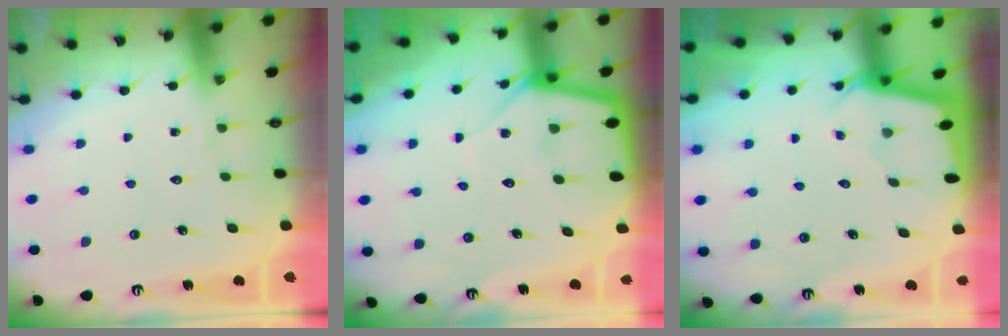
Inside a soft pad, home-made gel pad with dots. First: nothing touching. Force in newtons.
{"total": 6.6, "press": 6.6, "slide": 0.5}
{"total": 2.0, "press": 2.0, "slide": 0.1}